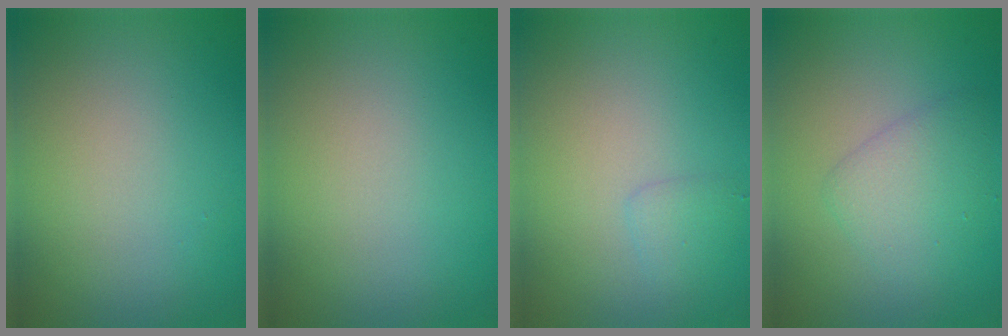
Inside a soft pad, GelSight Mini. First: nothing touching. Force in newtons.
{"total": 0.0}
{"total": 1.1, "press": 1.1, "slide": 0.1}
{"total": 2.9, "press": 2.9, "slide": 0.0}